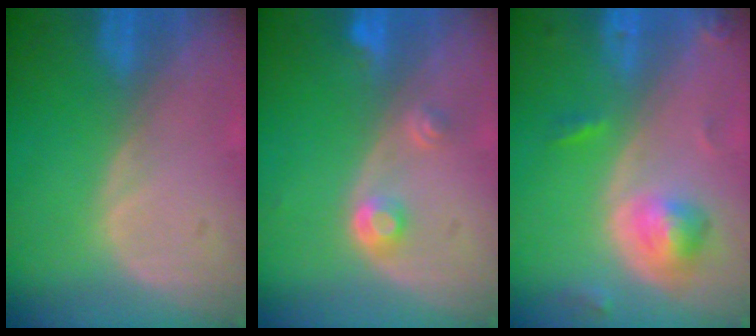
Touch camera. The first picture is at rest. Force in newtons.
{"total": 2.9, "press": 2.7, "slide": 1.0}
{"total": 5.0, "press": 4.8, "slide": 1.5}